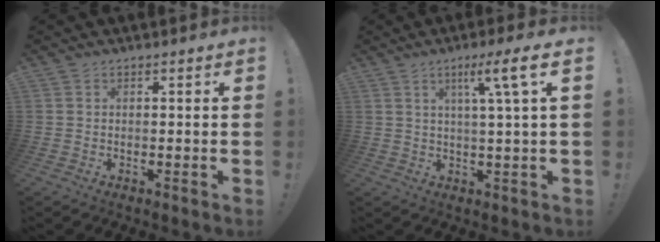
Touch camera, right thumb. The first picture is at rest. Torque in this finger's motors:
{"motor_torque": [0.00, 0.01, 0.09, 0.01, 0.10]}